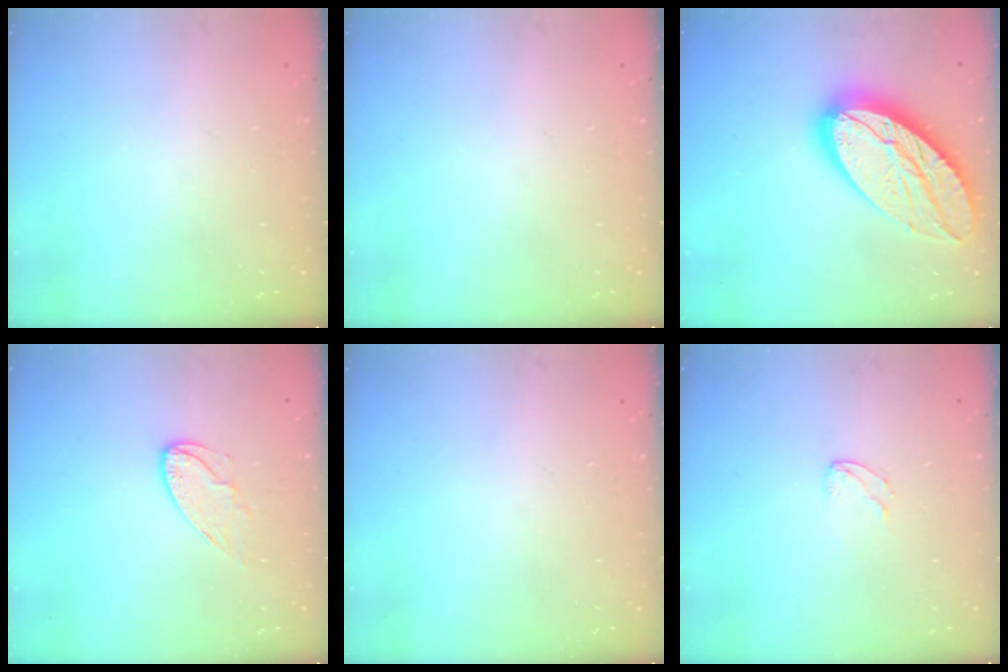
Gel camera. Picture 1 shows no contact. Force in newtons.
{"total": 0.0}
{"total": 24.4, "press": 24.3, "slide": 1.9}
{"total": 7.2, "press": 7.2, "slide": 0.1}
{"total": 0.0}
{"total": 3.1, "press": 3.1, "slide": 0.2}